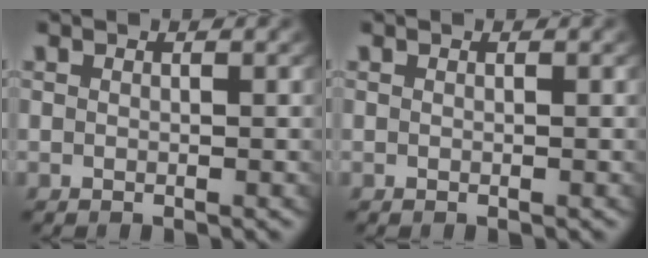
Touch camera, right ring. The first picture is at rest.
{"total": 0.0}